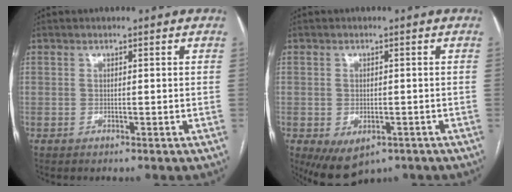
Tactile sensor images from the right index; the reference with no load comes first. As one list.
[{"total": 6.9, "force": [-3.6, 4.1, 4.2], "torque": [-0.065, -0.005, -0.043]}]